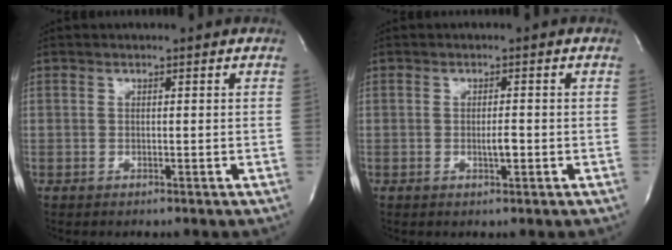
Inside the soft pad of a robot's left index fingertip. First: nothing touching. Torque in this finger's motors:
{"motor_torque": [0.15, 0.02, 0.00, 0.01]}